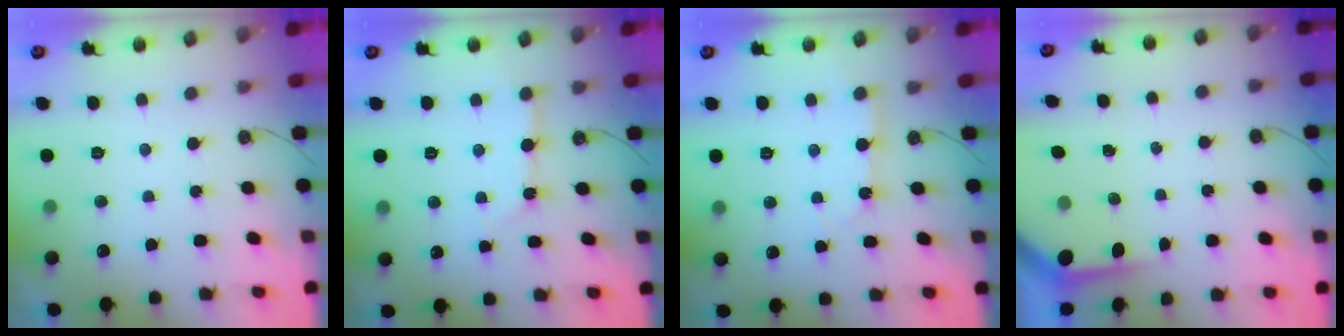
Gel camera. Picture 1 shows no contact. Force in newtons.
{"total": 2.6, "press": 2.6, "slide": 0.3}
{"total": 3.4, "press": 3.3, "slide": 0.4}
{"total": 3.9, "press": 3.9, "slide": 0.4}